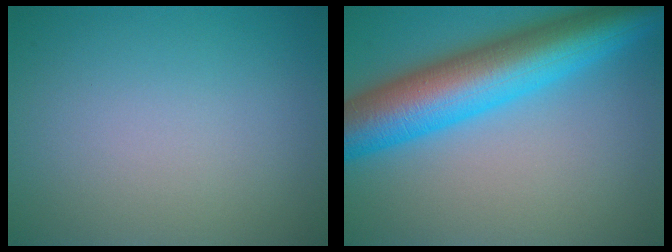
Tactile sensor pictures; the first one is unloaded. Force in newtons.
{"total": 11.2, "press": 11.2, "slide": 0.2}